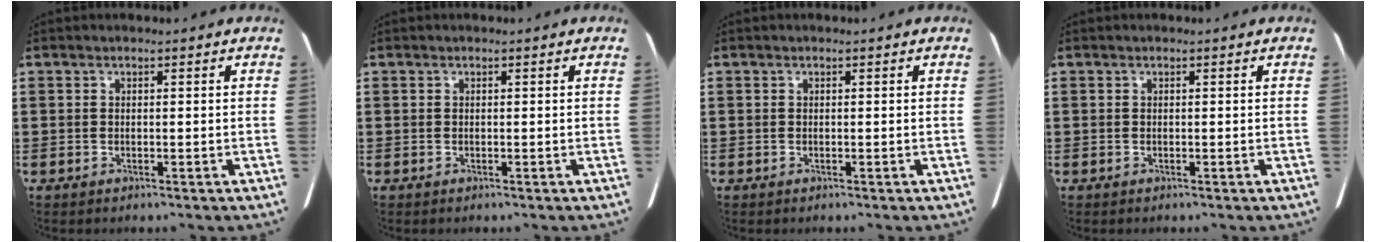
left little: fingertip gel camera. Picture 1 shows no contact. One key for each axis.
{"total": 0.0}
{"total": 0.0}
{"total": 0.0}